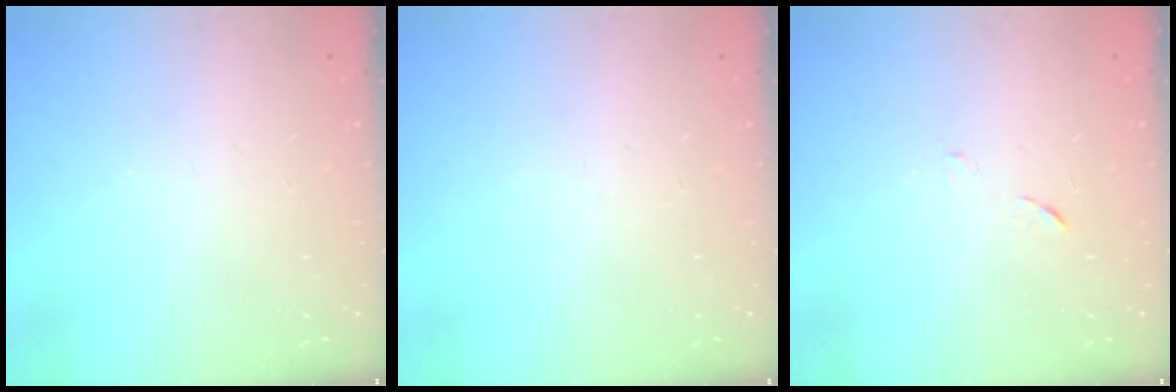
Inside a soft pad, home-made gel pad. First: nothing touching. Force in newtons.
{"total": 0.0}
{"total": 5.0, "press": 4.9, "slide": 0.6}